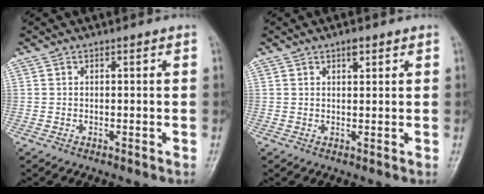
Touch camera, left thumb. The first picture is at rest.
{"total": 2.0, "force": [1.2, 0.9, 1.3], "torque": [-0.014, -0.005, 0.018]}